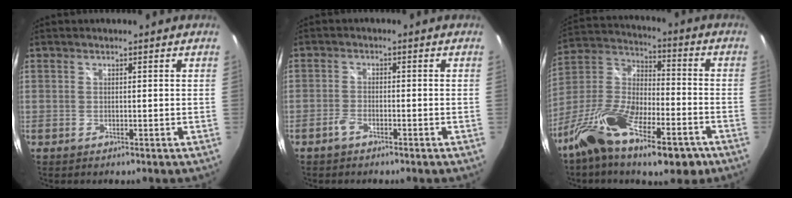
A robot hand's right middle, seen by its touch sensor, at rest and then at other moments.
{"total": 2.5, "force": [-1.9, 1.0, 1.3], "torque": [-0.039, 0.001, -0.041]}
{"total": 20.3, "force": [-12.0, 7.8, 14.4], "torque": [-0.285, -0.022, -0.215]}